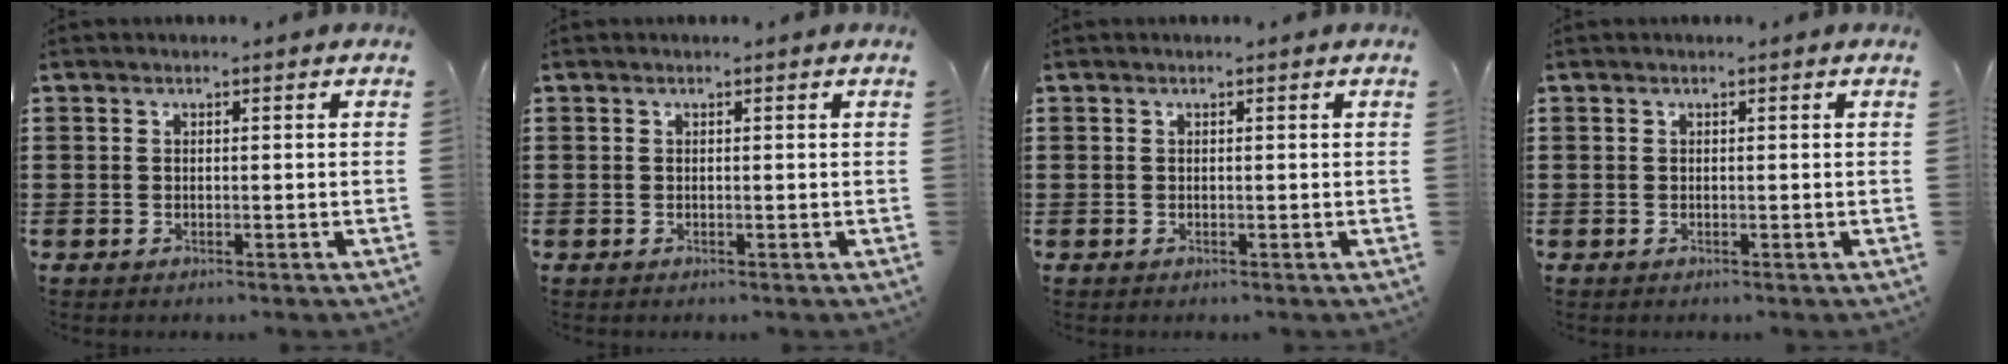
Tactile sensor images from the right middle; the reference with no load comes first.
{"total": 0.0}
{"total": 0.0}
{"total": 0.0}